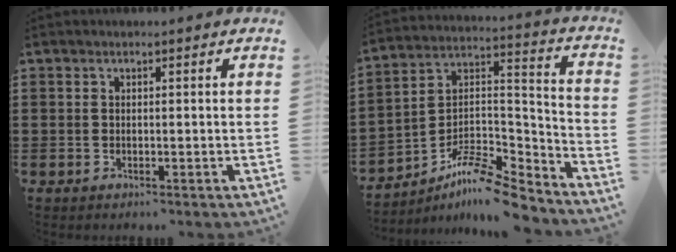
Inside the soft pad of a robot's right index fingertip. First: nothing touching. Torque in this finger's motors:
{"motor_torque": [0.24, 0.23, 0.37, 0.03]}